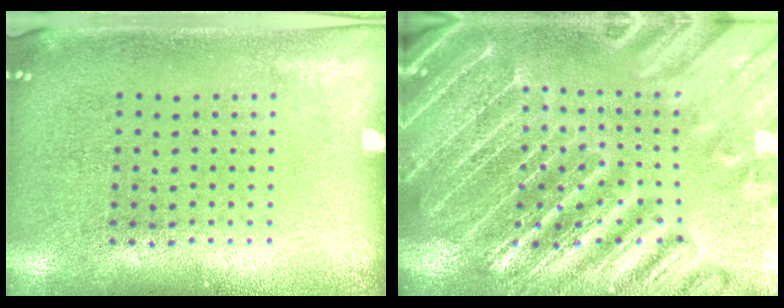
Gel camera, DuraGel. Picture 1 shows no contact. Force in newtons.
{"total": 4.7, "press": 4.2, "slide": 2.0}